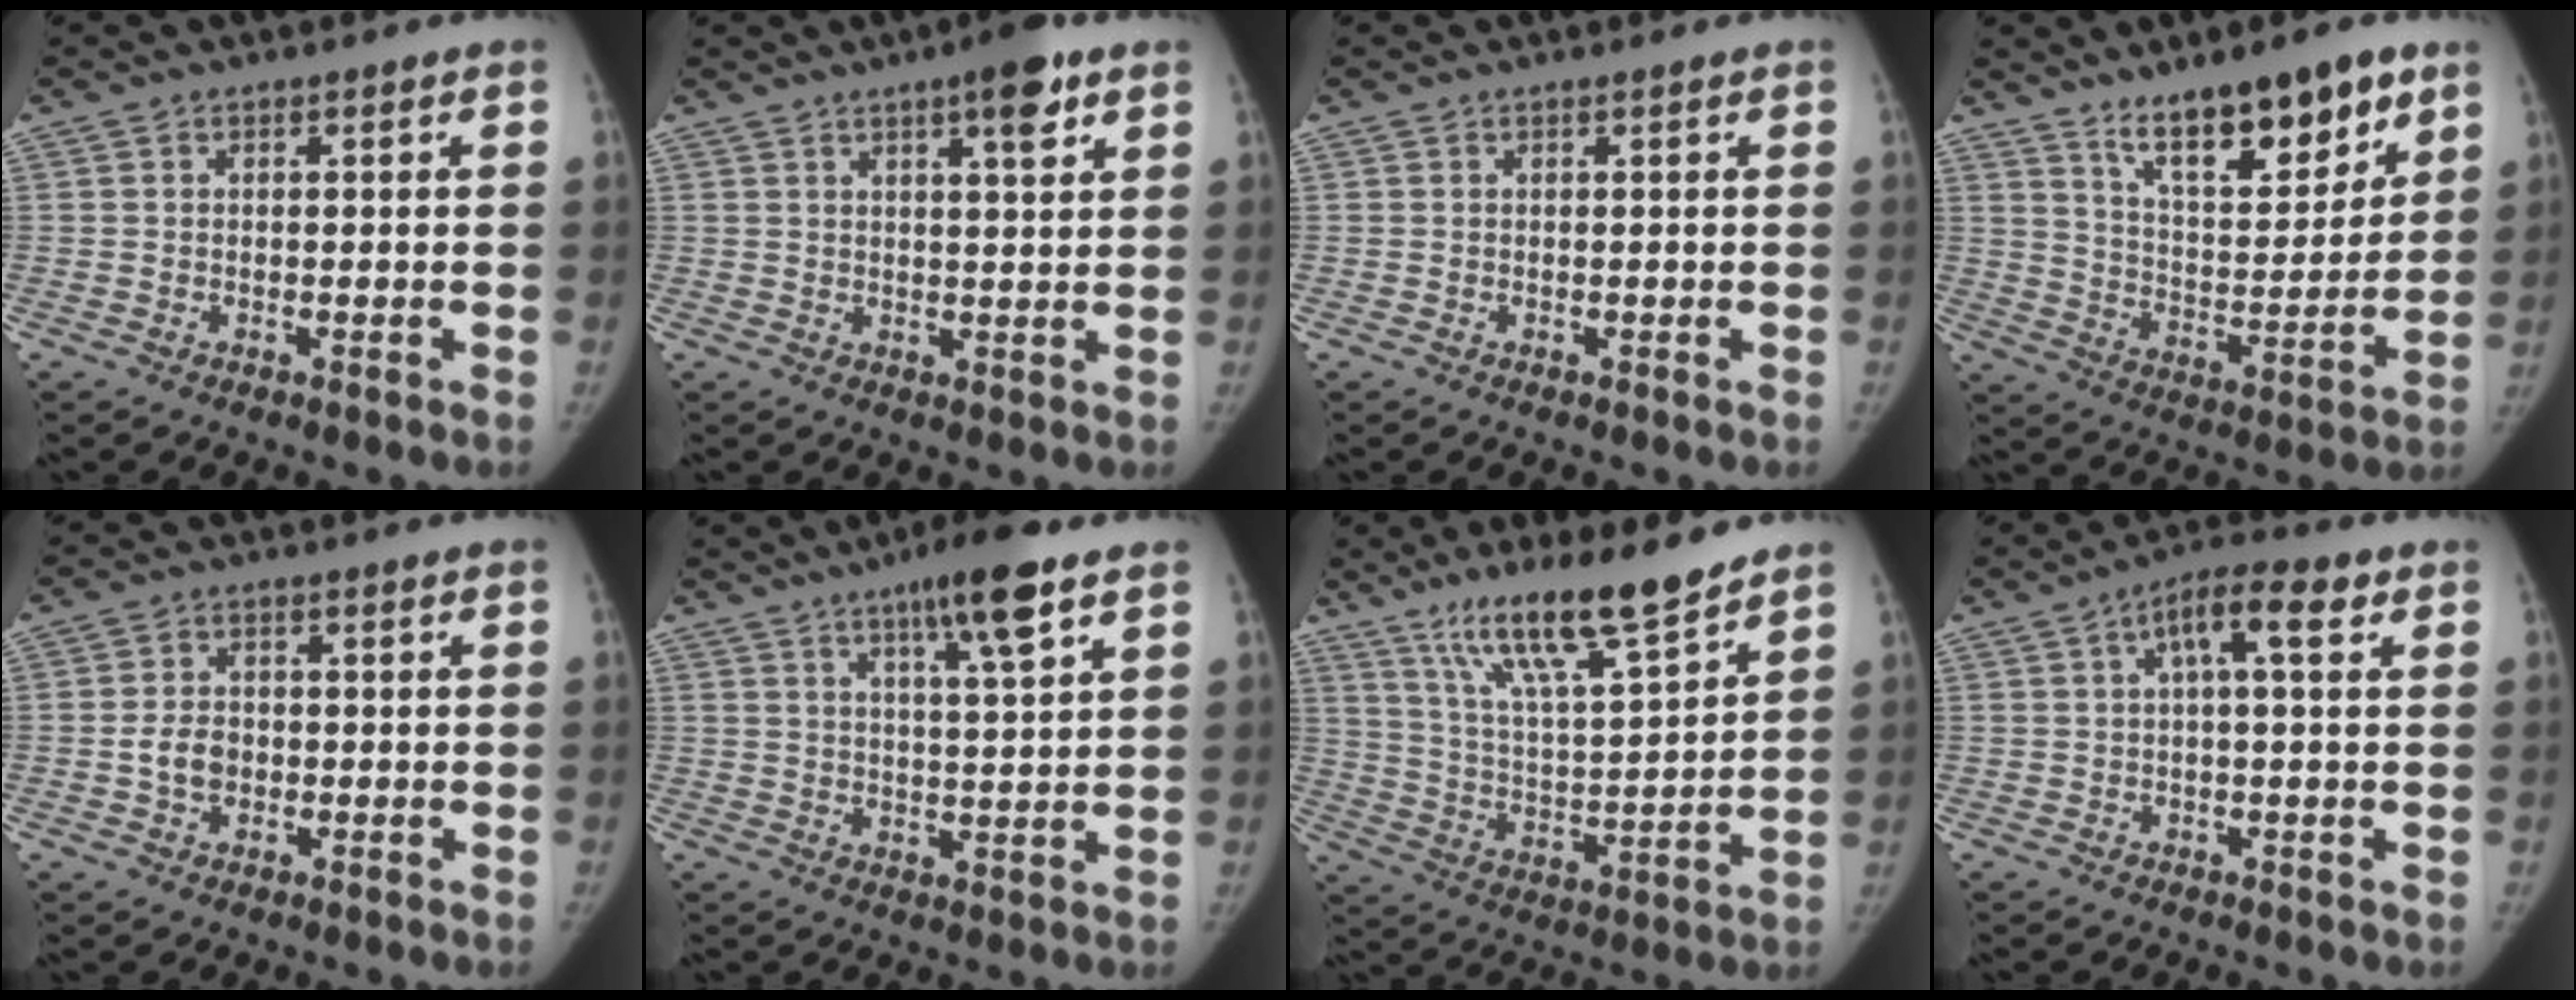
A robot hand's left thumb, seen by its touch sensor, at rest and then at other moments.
{"total": 6.7, "force": [3.8, 1.5, 5.3], "torque": [-0.068, -0.016, 0.052]}
{"total": 0.0}
{"total": 16.6, "force": [10.9, 5.8, 11.1], "torque": [-0.132, -0.068, 0.188]}
{"total": 4.3, "force": [-0.8, 3.3, 2.6], "torque": [-0.038, 0.008, -0.016]}
{"total": 9.9, "force": [5.8, 1.3, 7.9], "torque": [-0.120, -0.025, 0.090]}
{"total": 16.6, "force": [12.2, 2.7, 11.0], "torque": [-0.171, -0.070, 0.222]}
{"total": 7.3, "force": [2.5, 2.3, 6.5], "torque": [-0.106, 0.023, 0.032]}